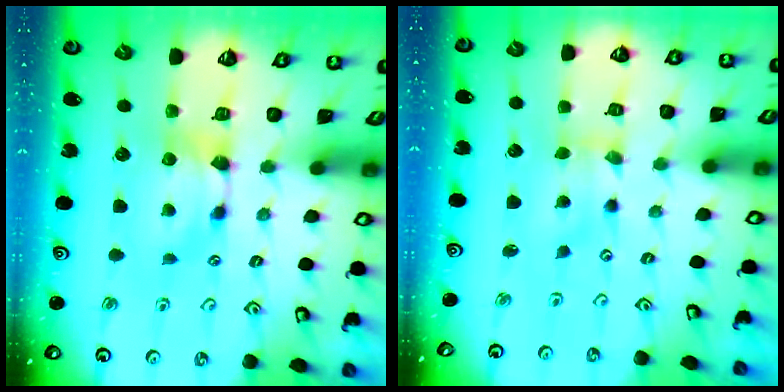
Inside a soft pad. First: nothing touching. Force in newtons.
{"total": 1.4, "press": 1.0, "slide": 0.9}